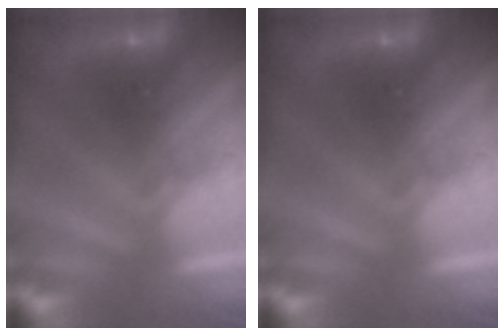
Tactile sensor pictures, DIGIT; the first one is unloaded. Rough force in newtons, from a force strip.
{"total": 0.0}